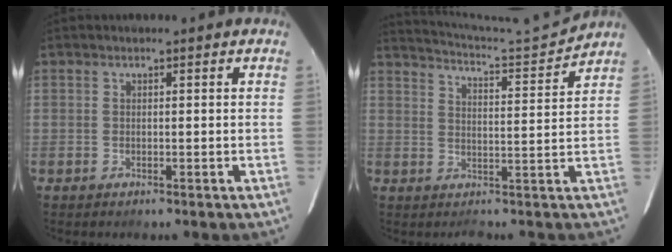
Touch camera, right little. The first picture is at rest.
{"total": 9.8, "force": [9.3, -2.9, 0.8], "torque": [-0.032, -0.023, 0.133]}